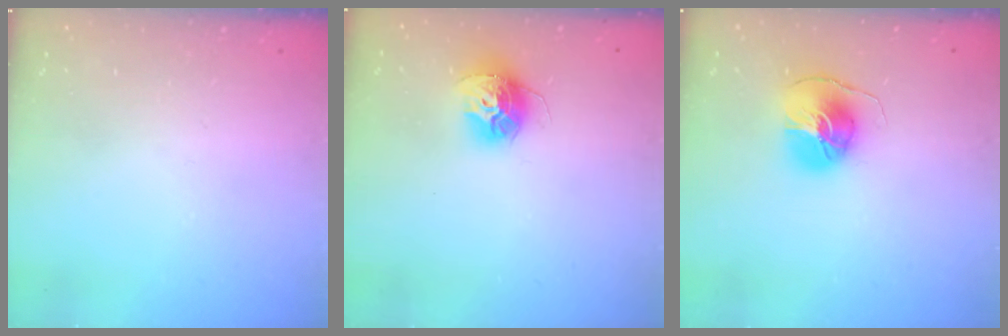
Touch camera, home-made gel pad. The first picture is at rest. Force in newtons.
{"total": 12.1, "press": 12.0, "slide": 1.0}
{"total": 8.7, "press": 8.7, "slide": 0.7}